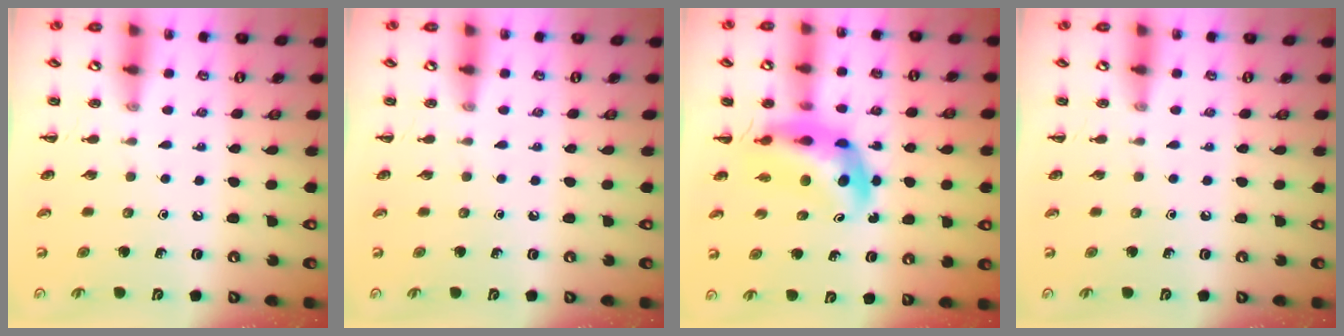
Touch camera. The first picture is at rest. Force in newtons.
{"total": 0.0}
{"total": 7.2, "press": 6.8, "slide": 2.4}
{"total": 0.0}